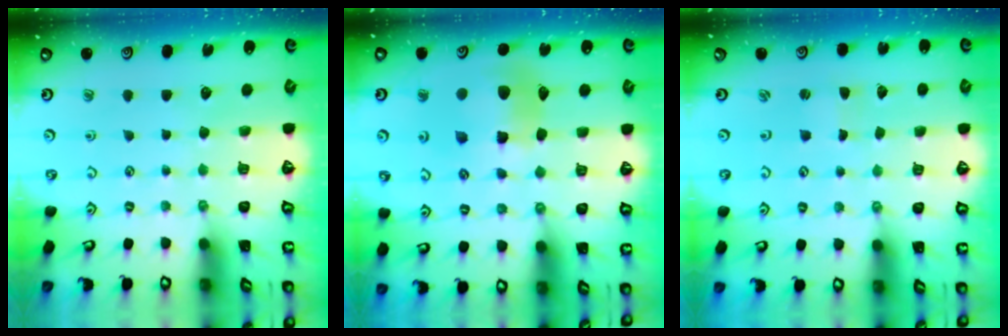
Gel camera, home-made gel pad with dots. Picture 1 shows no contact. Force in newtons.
{"total": 11.8, "press": 11.7, "slide": 1.6}
{"total": 0.0}